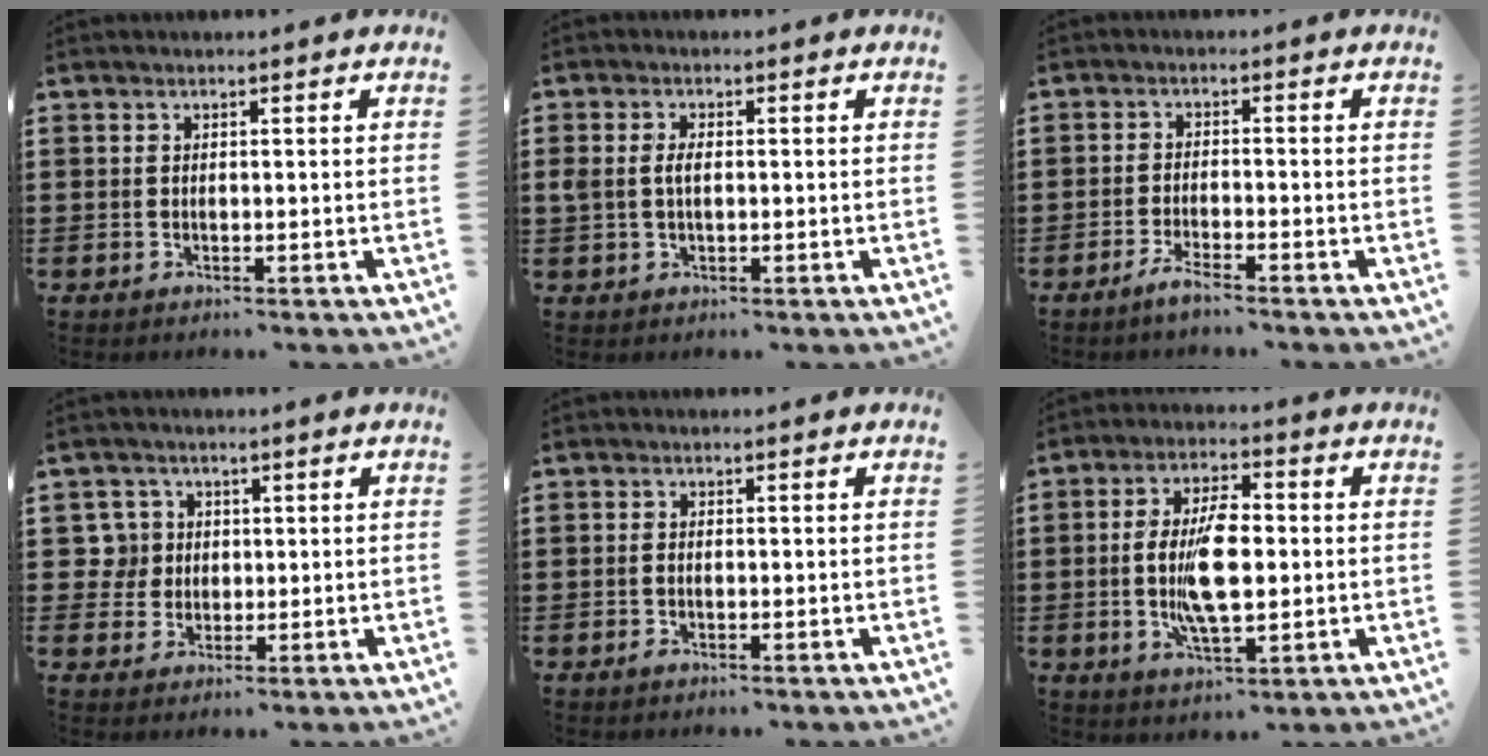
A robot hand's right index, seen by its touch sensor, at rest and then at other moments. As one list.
[{"total": 2.6, "force": [0.2, 1.5, 2.1], "torque": [-0.058, 0.002, -0.002]}, {"total": 2.6, "force": [-2.2, 0.0, 1.4], "torque": [-0.032, 0.000, -0.042]}, {"total": 4.4, "force": [0.7, 4.2, 0.9], "torque": [-0.038, 0.013, 0.012]}, {"total": 0.7, "force": [-0.4, 0.3, 0.5], "torque": [-0.011, -0.004, -0.007]}, {"total": 9.4, "force": [-0.5, 3.9, 8.6], "torque": [-0.188, -0.001, -0.016]}]